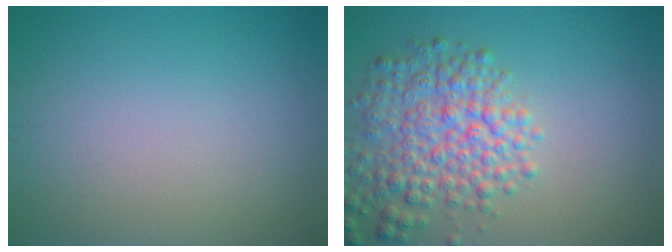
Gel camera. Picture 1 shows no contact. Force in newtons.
{"total": 5.8, "press": 5.8, "slide": 0.3}